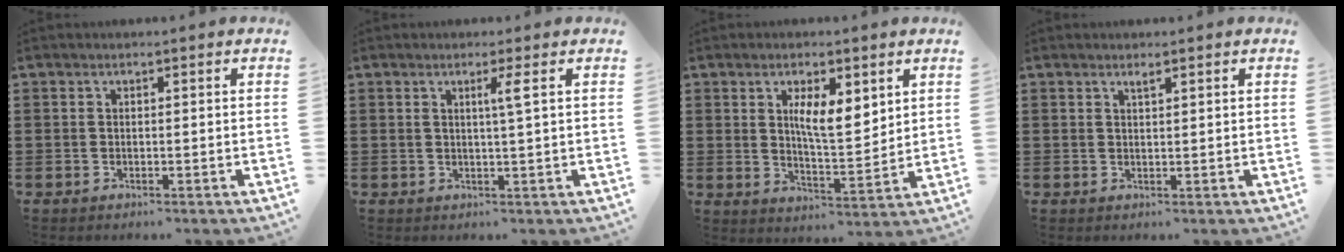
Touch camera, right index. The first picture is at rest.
{"total": 2.2, "force": [0.8, -0.5, 2.0], "torque": [-0.039, -0.007, 0.010]}
{"total": 6.2, "force": [2.9, 2.0, 5.1], "torque": [-0.099, -0.006, 0.048]}
{"total": 0.9, "force": [0.7, 0.1, 0.5], "torque": [-0.011, -0.001, 0.014]}